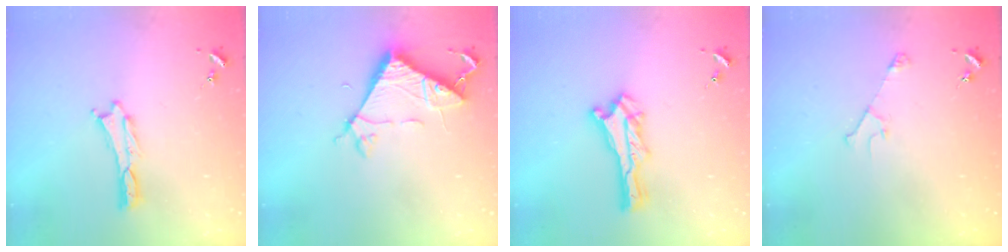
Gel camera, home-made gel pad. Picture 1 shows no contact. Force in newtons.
{"total": 6.9, "press": 6.9, "slide": 0.4}
{"total": 0.6, "press": 0.5, "slide": 0.2}
{"total": 2.9, "press": 2.9, "slide": 0.3}